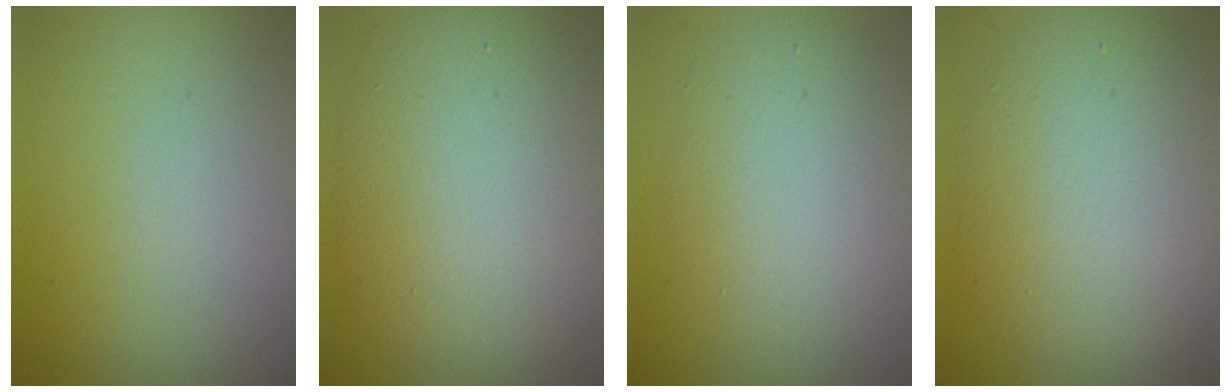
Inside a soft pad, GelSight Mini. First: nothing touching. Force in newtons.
{"total": 9.9, "press": 9.9, "slide": 0.4}
{"total": 5.1, "press": 5.1, "slide": 0.1}
{"total": 8.0, "press": 7.9, "slide": 0.7}